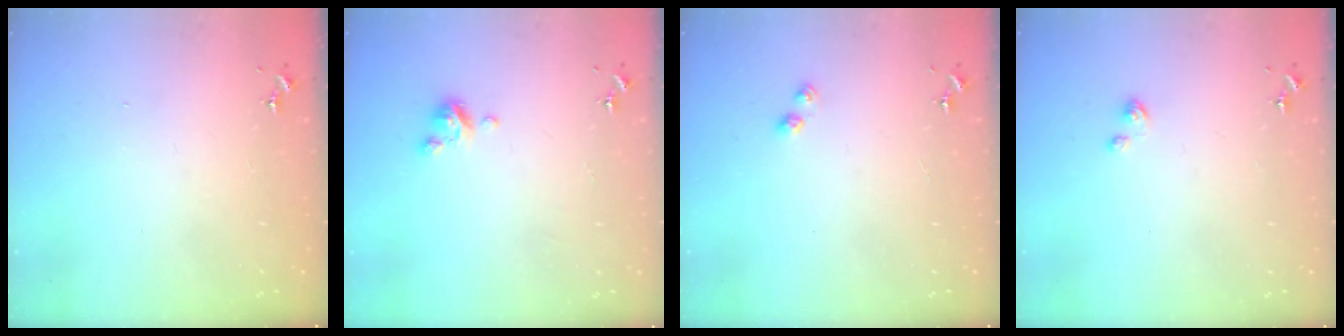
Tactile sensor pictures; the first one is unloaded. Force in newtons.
{"total": 4.8, "press": 4.8, "slide": 0.3}
{"total": 4.0, "press": 3.9, "slide": 0.4}
{"total": 3.5, "press": 3.4, "slide": 0.4}